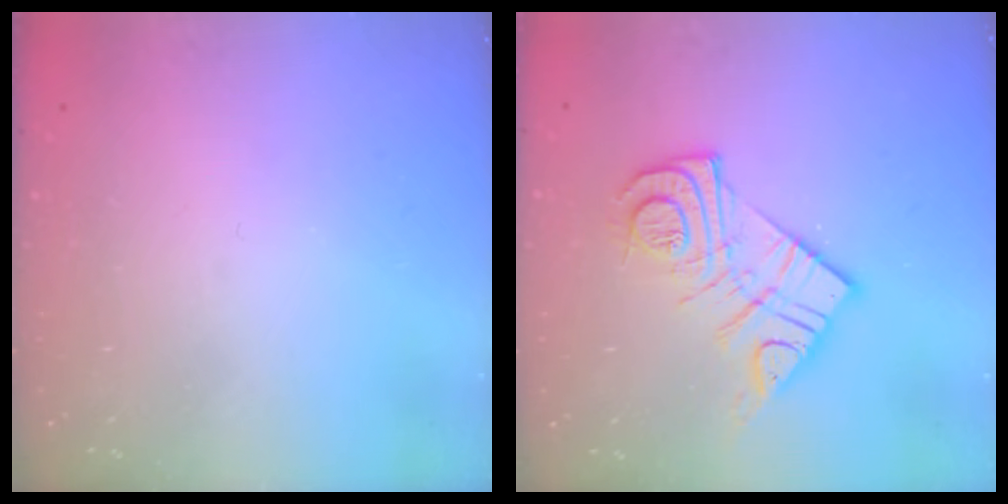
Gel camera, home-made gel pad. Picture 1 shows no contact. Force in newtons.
{"total": 14.7, "press": 14.7, "slide": 1.3}